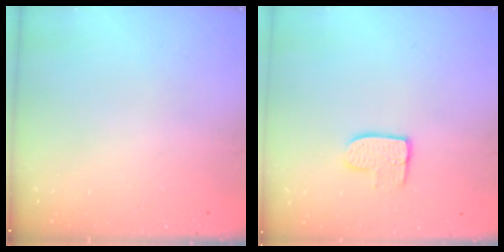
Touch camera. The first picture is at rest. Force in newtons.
{"total": 7.9, "press": 7.9, "slide": 0.5}